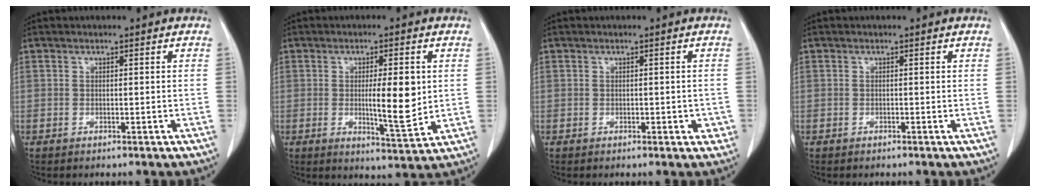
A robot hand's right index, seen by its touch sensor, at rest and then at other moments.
{"total": 7.8, "force": [0.5, 1.4, 7.6], "torque": [-0.114, -0.013, 0.010]}
{"total": 2.2, "force": [-0.4, 1.4, 1.6], "torque": [-0.010, 0.007, -0.001]}
{"total": 0.0}